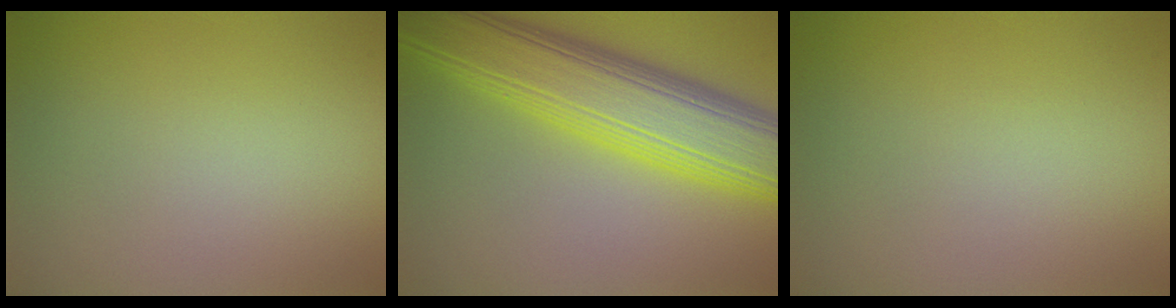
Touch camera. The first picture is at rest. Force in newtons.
{"total": 10.8, "press": 10.8, "slide": 0.2}
{"total": 0.0}